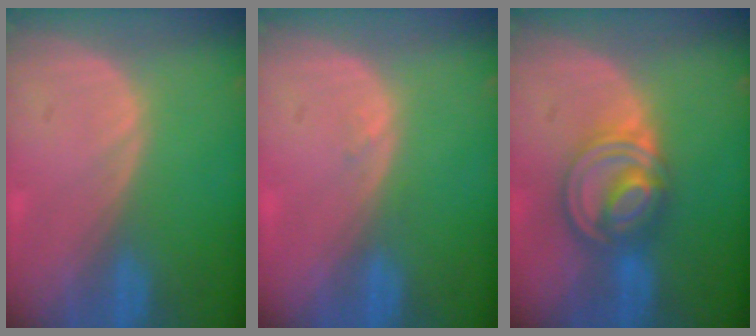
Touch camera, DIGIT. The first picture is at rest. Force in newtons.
{"total": 0.7, "press": 0.6, "slide": 0.3}
{"total": 7.9, "press": 6.8, "slide": 4.1}